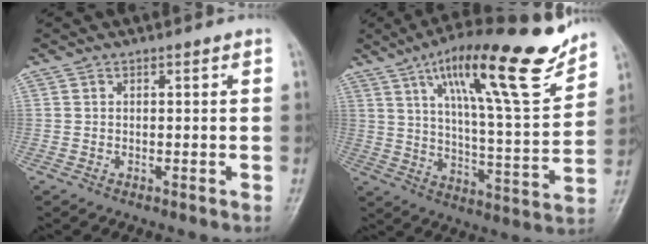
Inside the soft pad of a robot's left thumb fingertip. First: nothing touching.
{"total": 22.4, "force": [14.0, 4.6, 16.8], "torque": [-0.232, -0.054, 0.222]}